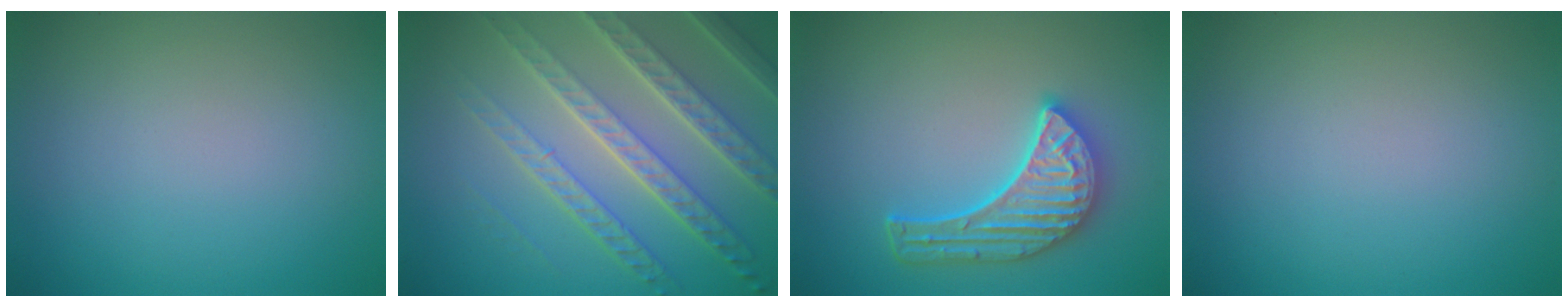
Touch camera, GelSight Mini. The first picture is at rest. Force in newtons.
{"total": 8.1, "press": 5.5, "slide": 5.9}
{"total": 5.3, "press": 4.4, "slide": 2.8}
{"total": 0.0}